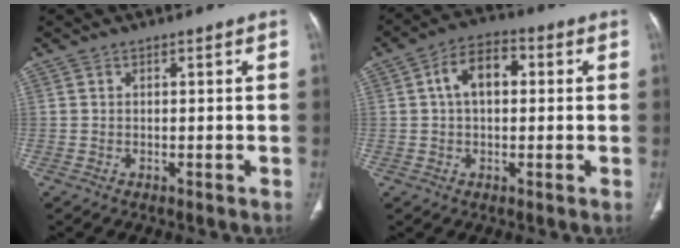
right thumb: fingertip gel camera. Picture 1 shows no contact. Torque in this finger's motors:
{"motor_torque": [-0.04, 1.43, 0.84, 0.10, 0.25]}